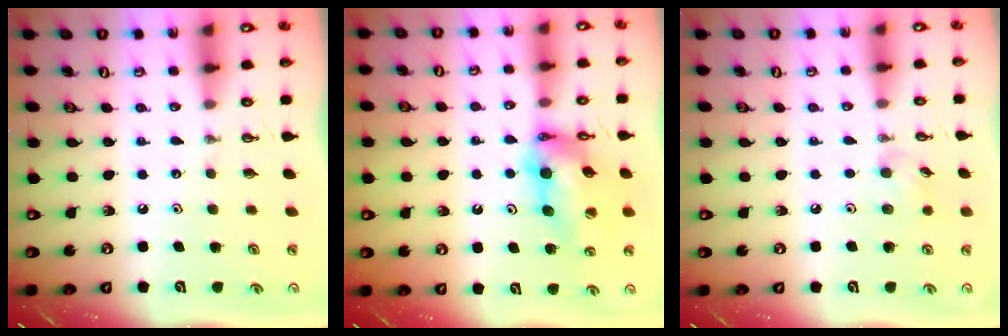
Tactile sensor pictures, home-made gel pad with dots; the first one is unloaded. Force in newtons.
{"total": 14.1, "press": 14.0, "slide": 1.2}
{"total": 6.2, "press": 6.0, "slide": 1.4}